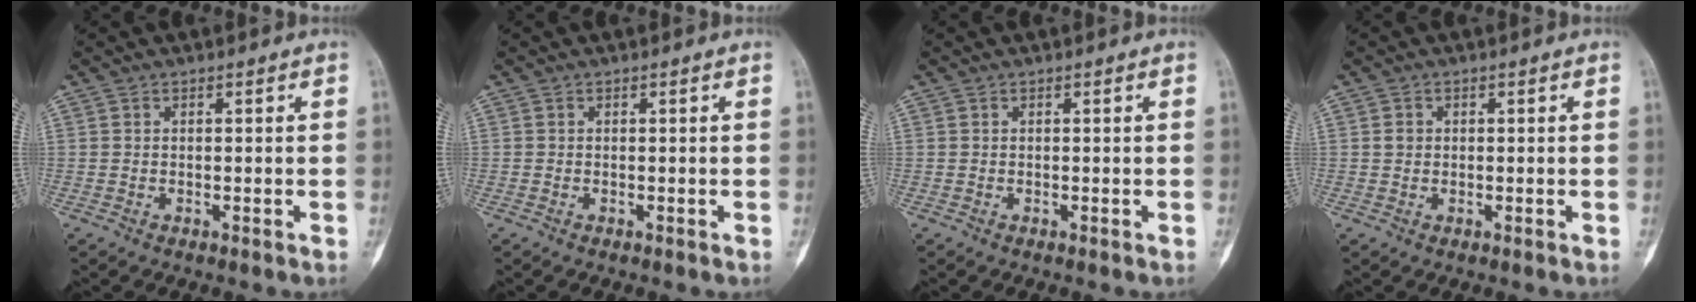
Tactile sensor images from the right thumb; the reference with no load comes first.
{"total": 0.0}
{"total": 0.0}
{"total": 1.3, "force": [0.2, 1.1, 0.5], "torque": [-0.007, 0.002, 0.004]}